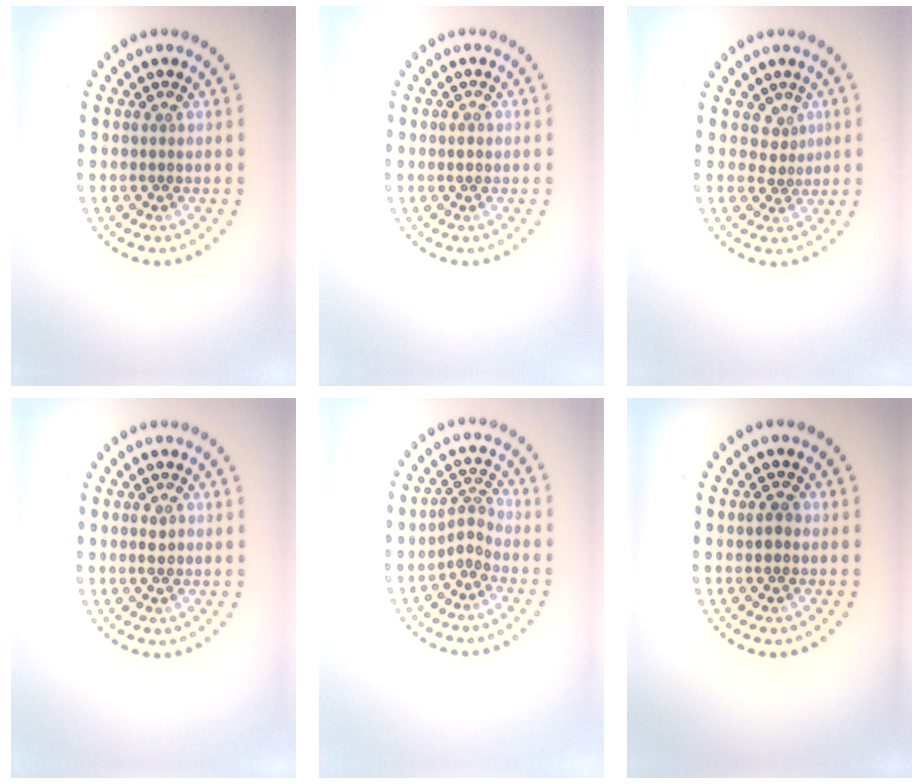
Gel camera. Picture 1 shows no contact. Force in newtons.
{"total": 0.9, "press": 0.9, "slide": 0.1}
{"total": 1.6, "press": 1.0, "slide": 1.2}
{"total": 1.0, "press": 1.0, "slide": 0.1}
{"total": 2.0, "press": 1.3, "slide": 1.5}
{"total": 1.2, "press": 1.2, "slide": 0.1}